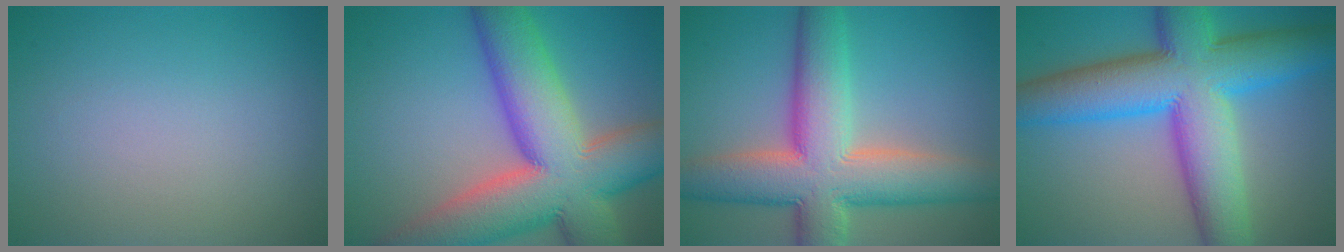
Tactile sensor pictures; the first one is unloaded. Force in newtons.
{"total": 15.2, "press": 15.1, "slide": 1.1}
{"total": 11.6, "press": 11.6, "slide": 1.0}
{"total": 13.9, "press": 13.9, "slide": 0.2}